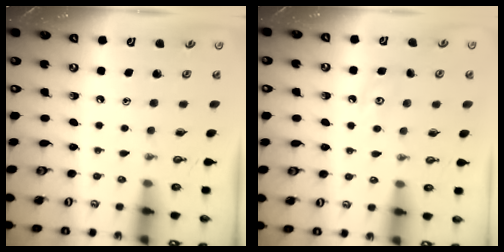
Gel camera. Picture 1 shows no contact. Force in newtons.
{"total": 5.4, "press": 5.4, "slide": 0.8}